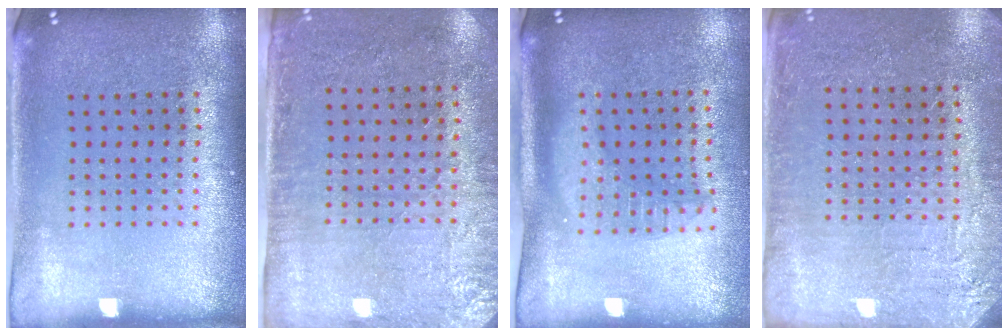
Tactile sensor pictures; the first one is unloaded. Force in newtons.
{"total": 2.9, "press": 2.4, "slide": 1.6}
{"total": 1.8, "press": 1.4, "slide": 1.0}
{"total": 2.8, "press": 2.7, "slide": 0.6}